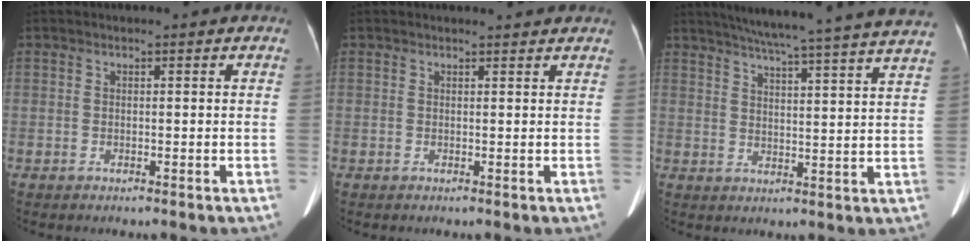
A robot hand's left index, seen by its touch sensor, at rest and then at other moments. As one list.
[{"total": 2.3, "force": [2.3, 0.5, 0.2], "torque": [-0.009, 0.015, 0.024]}, {"total": 24.2, "force": [21.6, -1.2, 10.9], "torque": [-0.169, -0.029, 0.270]}]